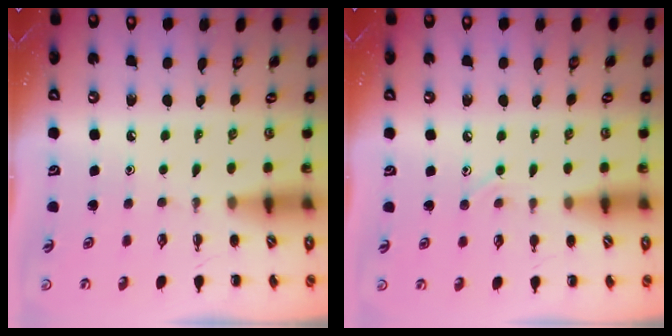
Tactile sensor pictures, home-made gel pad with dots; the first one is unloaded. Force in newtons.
{"total": 5.3, "press": 4.9, "slide": 1.9}